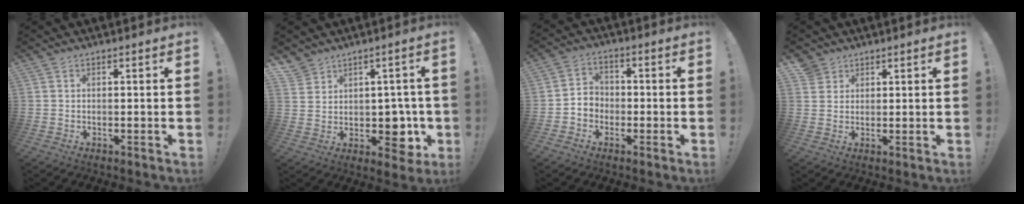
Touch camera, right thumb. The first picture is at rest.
{"total": 8.4, "force": [1.5, 7.4, 3.7], "torque": [-0.029, -0.025, 0.044]}
{"total": 5.4, "force": [-2.5, 4.7, 1.2], "torque": [-0.022, 0.023, -0.043]}
{"total": 3.7, "force": [2.5, 2.7, 0.1], "torque": [0.001, -0.012, 0.047]}